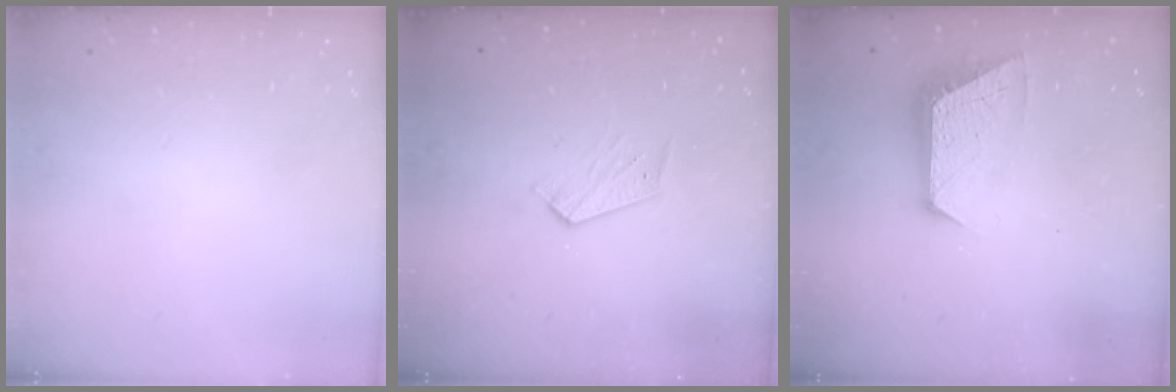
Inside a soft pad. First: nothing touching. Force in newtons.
{"total": 5.2, "press": 5.1, "slide": 0.4}
{"total": 9.5, "press": 9.5, "slide": 0.7}